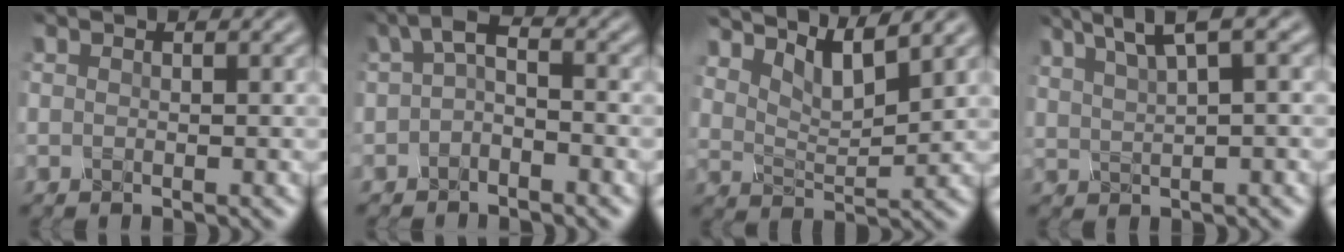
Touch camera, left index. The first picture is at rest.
{"total": 2.6, "force": [-0.6, 1.5, 2.0], "torque": [-0.038, 0.012, -0.019]}
{"total": 4.5, "force": [3.1, 1.5, 3.0], "torque": [-0.066, -0.004, 0.054]}
{"total": 4.5, "force": [2.6, 0.9, 3.5], "torque": [-0.067, 0.018, 0.052]}